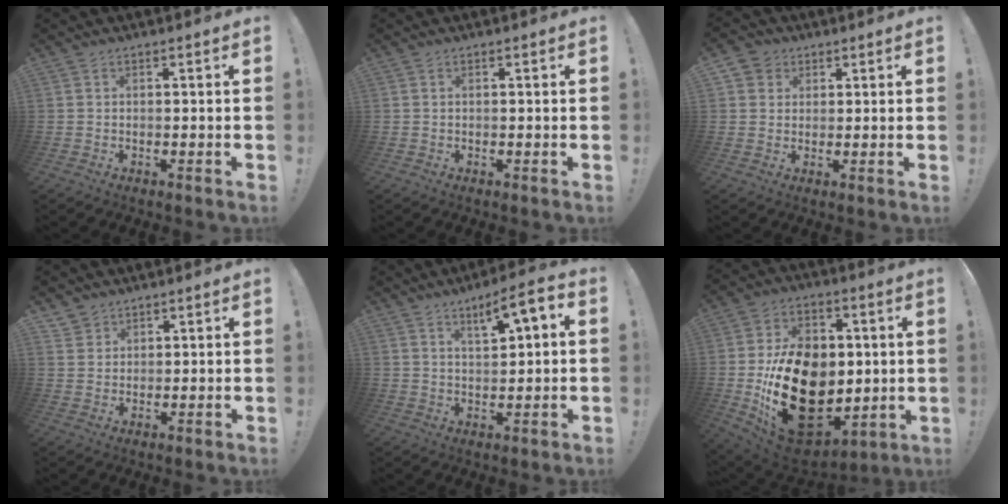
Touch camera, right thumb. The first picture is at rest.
{"total": 0.0}
{"total": 4.5, "force": [2.0, 4.0, 0.7], "torque": [-0.011, -0.004, 0.039]}
{"total": 2.9, "force": [2.4, 1.7, 0.0], "torque": [0.005, -0.017, 0.043]}
{"total": 7.1, "force": [3.2, 1.8, 6.1], "torque": [-0.082, -0.021, 0.047]}
{"total": 28.7, "force": [-3.2, 20.2, 20.2], "torque": [-0.370, 0.010, -0.014]}